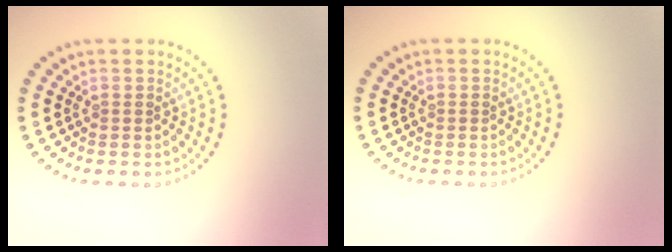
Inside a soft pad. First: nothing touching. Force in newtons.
{"total": 0.0}